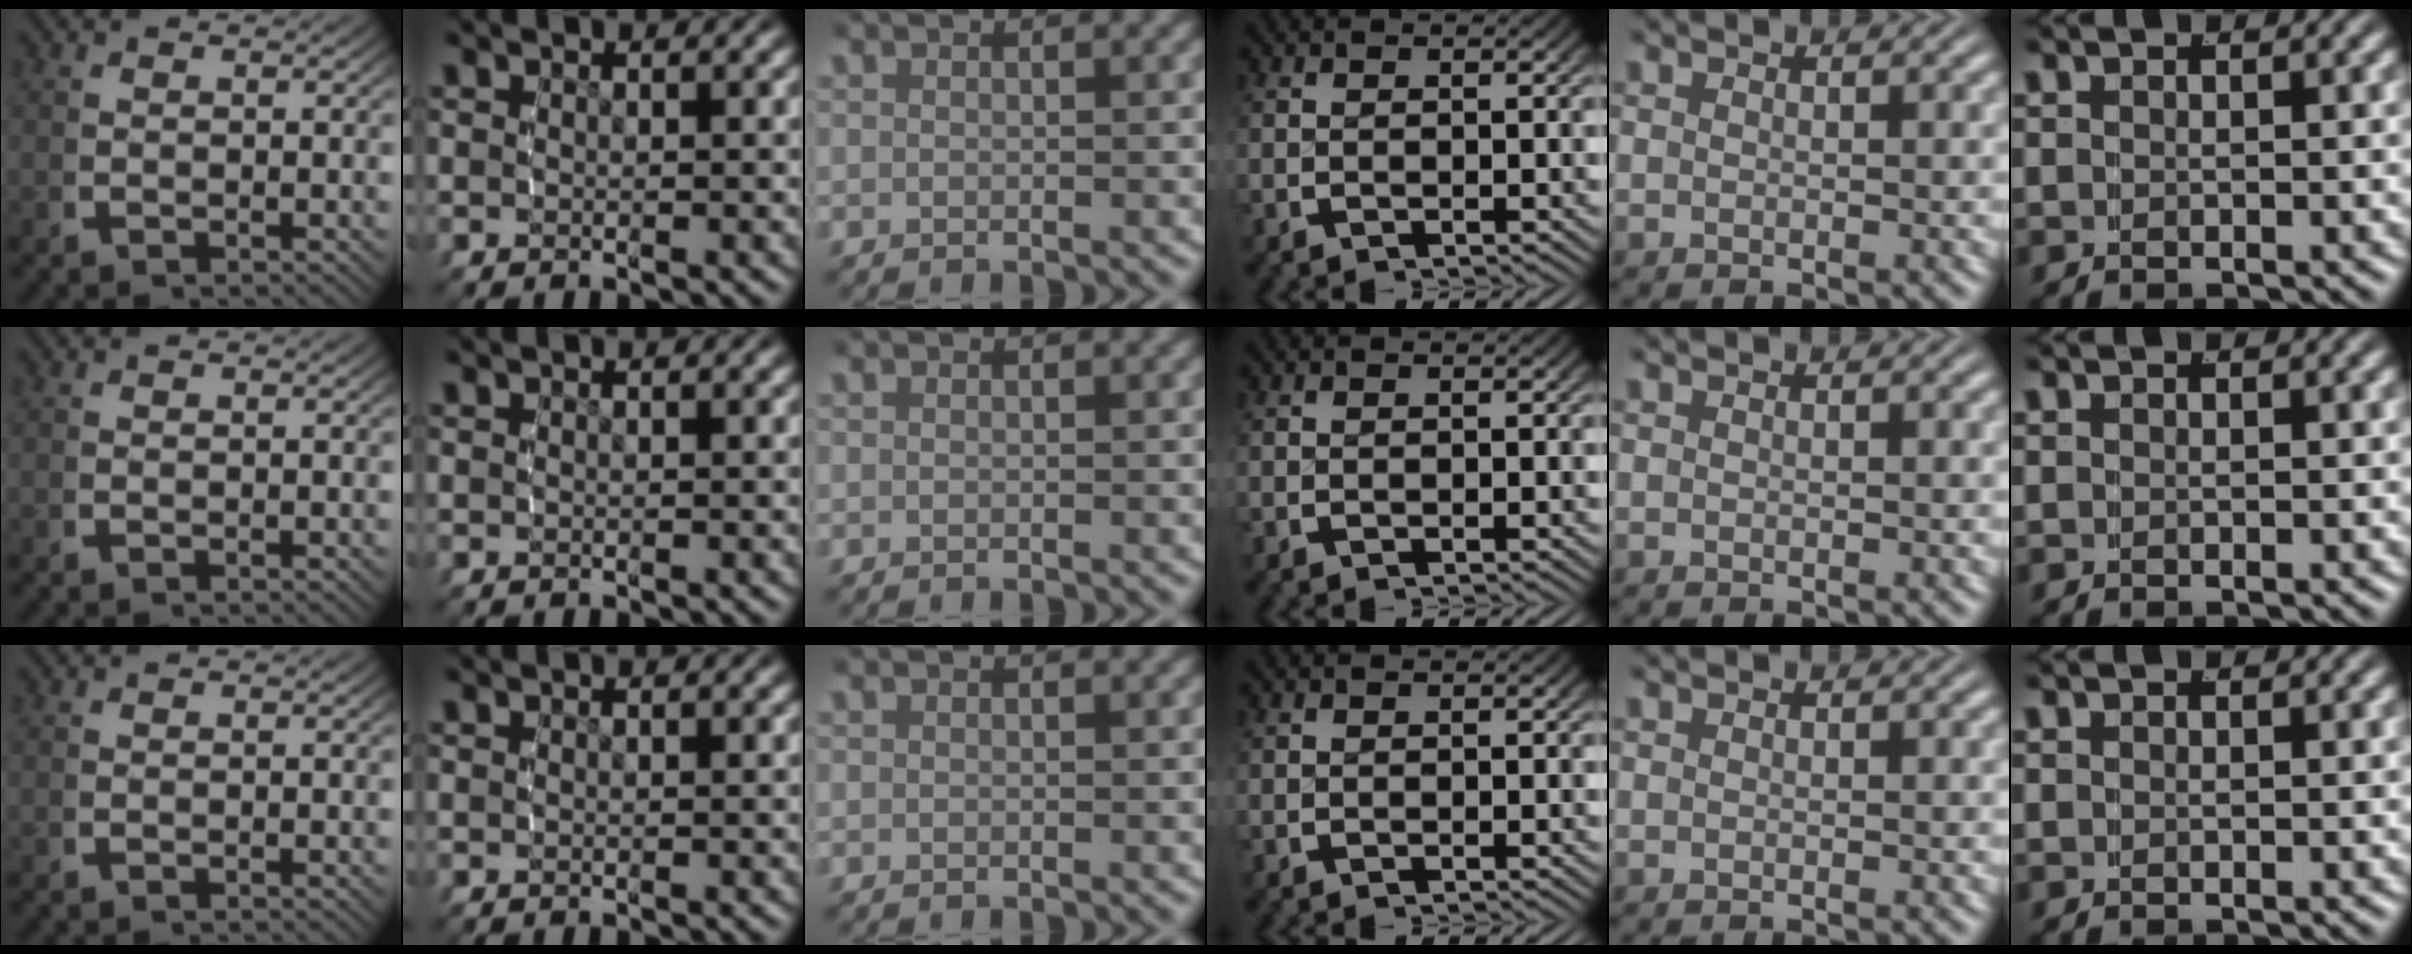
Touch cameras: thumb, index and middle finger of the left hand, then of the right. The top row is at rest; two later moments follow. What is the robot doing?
{"motion": "reach", "object": "shoes"}